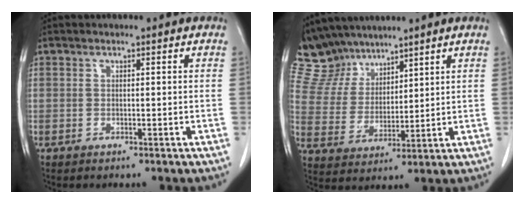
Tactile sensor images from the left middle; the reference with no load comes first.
{"total": 9.4, "force": [8.4, 4.0, 1.3], "torque": [-0.038, 0.018, 0.178]}